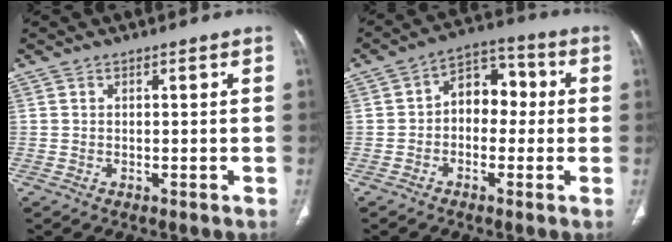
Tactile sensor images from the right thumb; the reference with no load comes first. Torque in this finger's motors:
{"motor_torque": [-0.44, 0.07, 0.48, 0.04, 0.09]}